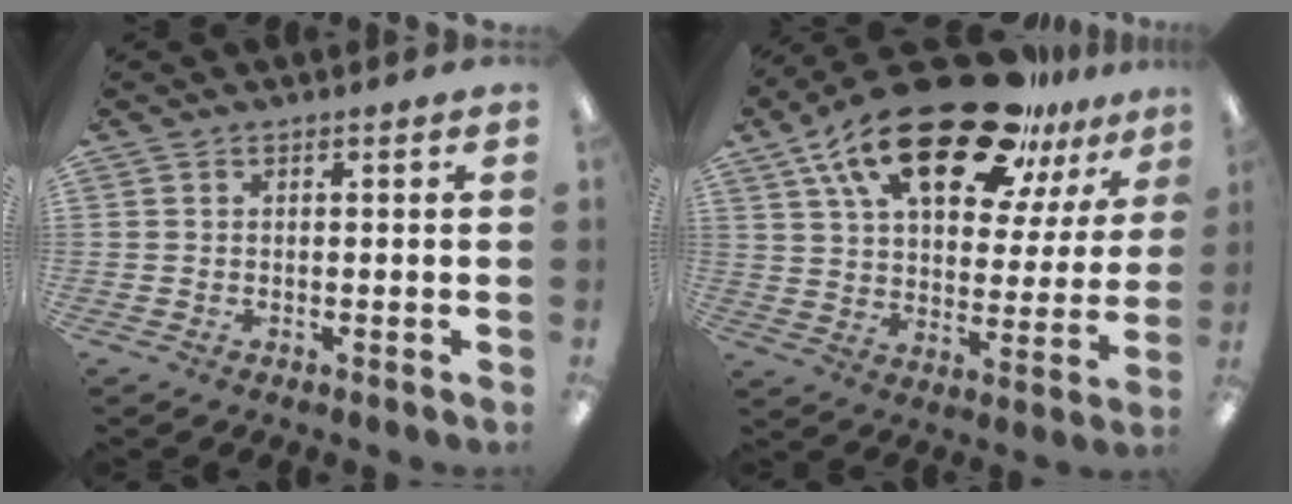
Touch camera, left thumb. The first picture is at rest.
{"total": 25.6, "force": [17.1, 10.4, 16.0], "torque": [-0.275, -0.096, 0.293]}